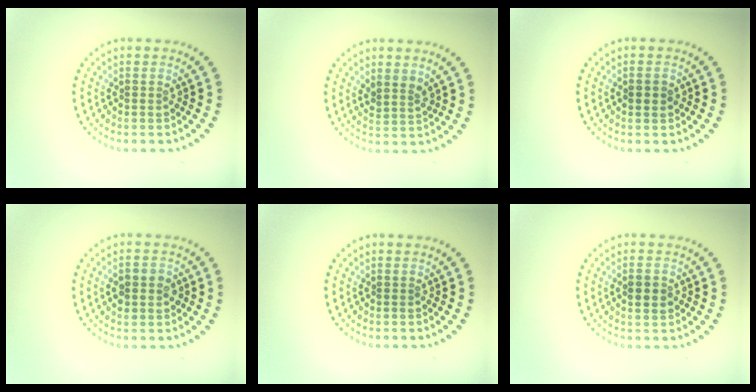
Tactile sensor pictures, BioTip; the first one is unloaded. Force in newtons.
{"total": 1.7, "press": 1.3, "slide": 1.0}
{"total": 1.8, "press": 1.8, "slide": 0.1}
{"total": 2.7, "press": 2.7, "slide": 0.2}
{"total": 0.0}
{"total": 1.9, "press": 1.9, "slide": 0.2}